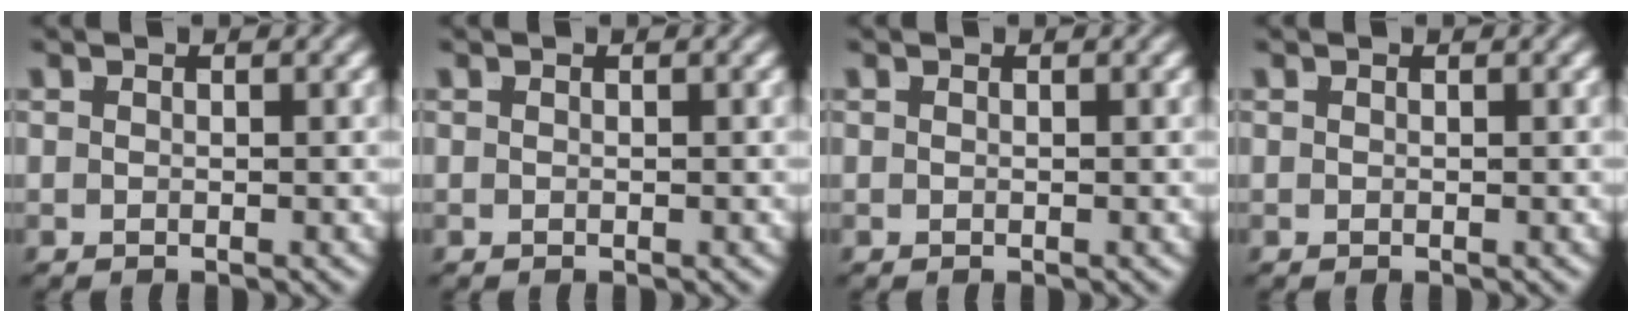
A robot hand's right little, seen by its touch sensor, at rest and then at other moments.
{"total": 0.0}
{"total": 0.0}
{"total": 0.0}